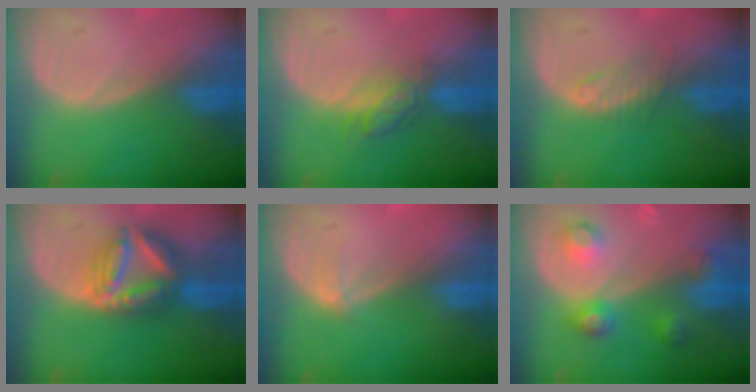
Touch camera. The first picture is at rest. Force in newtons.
{"total": 4.8, "press": 4.2, "slide": 2.1}
{"total": 2.3, "press": 2.3, "slide": 0.2}
{"total": 7.6, "press": 7.6, "slide": 0.8}
{"total": 1.0, "press": 1.0, "slide": 0.1}
{"total": 5.3, "press": 5.3, "slide": 0.3}